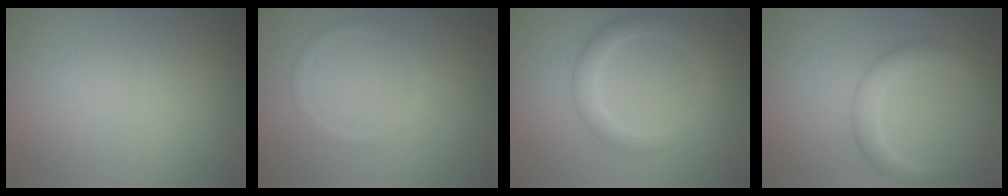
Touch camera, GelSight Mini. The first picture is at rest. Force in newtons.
{"total": 1.0, "press": 0.9, "slide": 0.0}
{"total": 2.6, "press": 2.6, "slide": 0.1}
{"total": 3.0, "press": 3.0, "slide": 0.1}